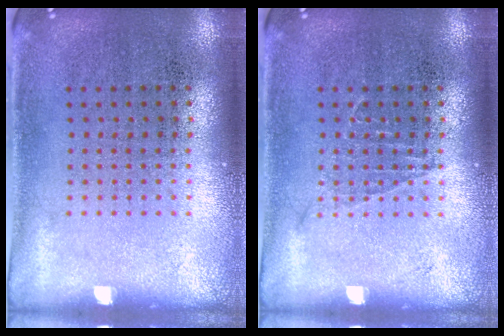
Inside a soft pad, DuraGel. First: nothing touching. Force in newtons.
{"total": 0.6, "press": 0.6, "slide": 0.1}